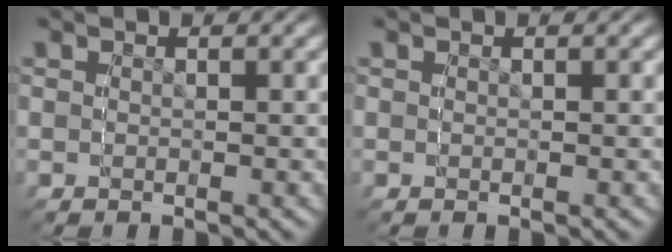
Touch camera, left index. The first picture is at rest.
{"total": 0.0}